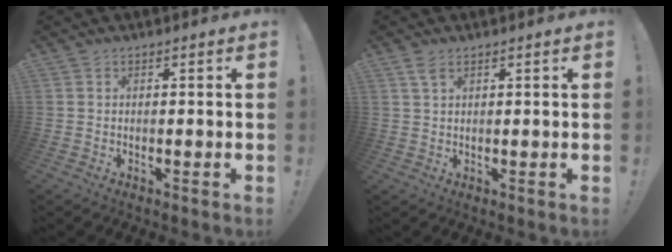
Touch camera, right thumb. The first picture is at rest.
{"total": 2.8, "force": [1.7, 1.2, 1.9], "torque": [-0.032, -0.003, 0.029]}